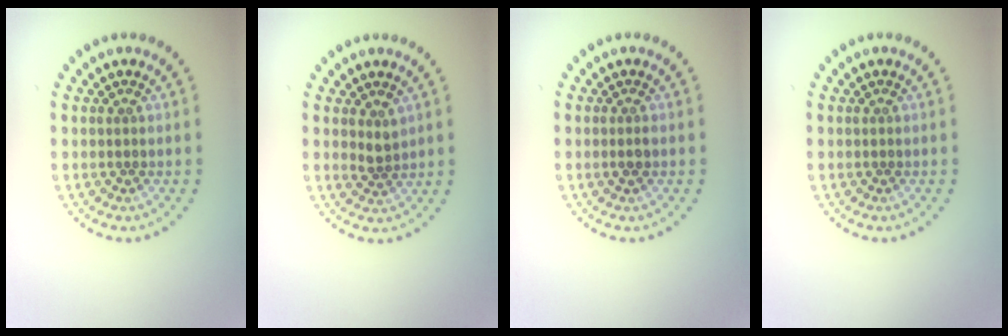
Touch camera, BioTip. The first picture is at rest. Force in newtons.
{"total": 1.4, "press": 1.1, "slide": 0.8}
{"total": 0.8, "press": 0.7, "slide": 0.3}
{"total": 0.0}